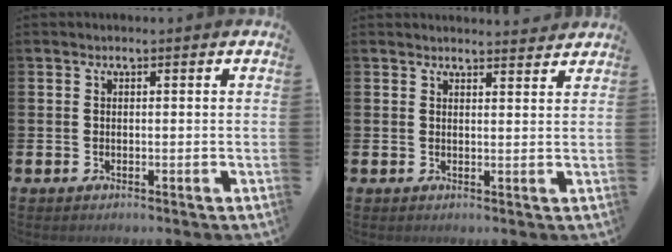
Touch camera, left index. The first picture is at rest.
{"total": 2.3, "force": [2.3, 0.2, -0.1], "torque": [0.010, -0.018, 0.040]}